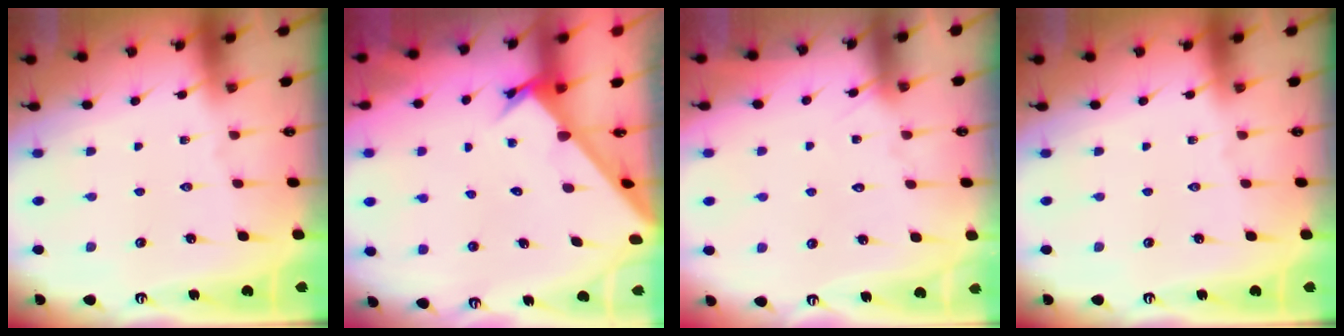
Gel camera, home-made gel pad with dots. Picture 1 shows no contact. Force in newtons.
{"total": 2.6, "press": 2.6, "slide": 0.3}
{"total": 5.7, "press": 5.7, "slide": 0.5}
{"total": 0.0}